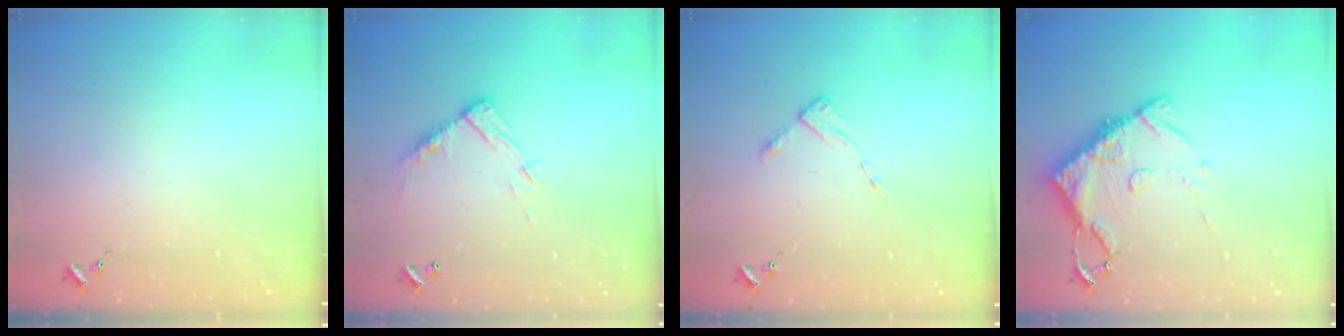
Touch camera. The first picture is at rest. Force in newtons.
{"total": 11.4, "press": 11.4, "slide": 0.7}
{"total": 2.8, "press": 2.8, "slide": 0.4}
{"total": 11.5, "press": 11.5, "slide": 1.1}